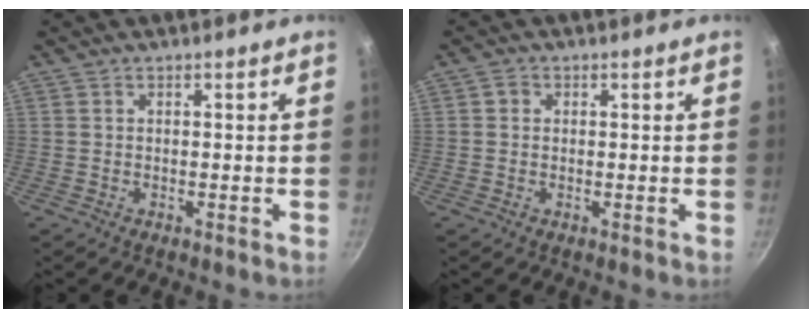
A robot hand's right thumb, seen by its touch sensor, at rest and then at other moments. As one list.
[{"total": 1.6, "force": [0.2, 1.5, 0.7], "torque": [-0.008, 0.004, 0.000]}]